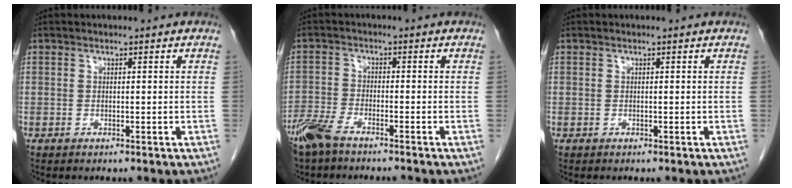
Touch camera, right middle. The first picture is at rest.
{"total": 5.8, "force": [-4.8, 1.2, 3.1], "torque": [-0.070, -0.011, -0.093]}
{"total": 0.0}